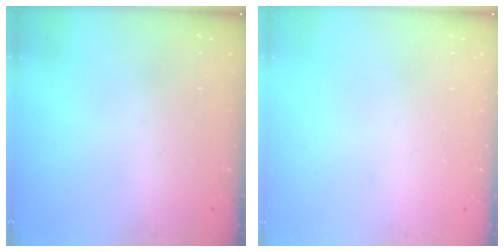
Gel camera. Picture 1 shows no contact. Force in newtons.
{"total": 0.0}